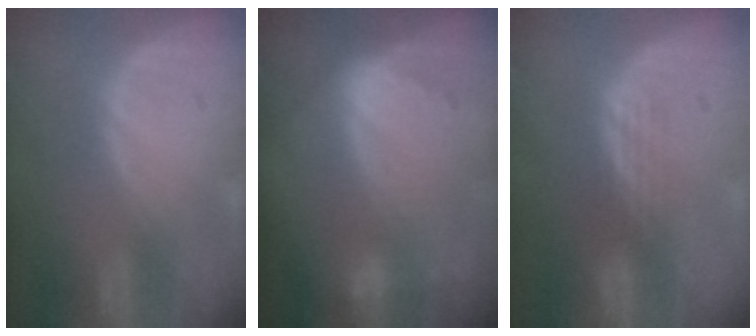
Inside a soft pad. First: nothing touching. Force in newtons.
{"total": 9.4, "press": 8.2, "slide": 4.7}
{"total": 2.2, "press": 2.2, "slide": 0.2}